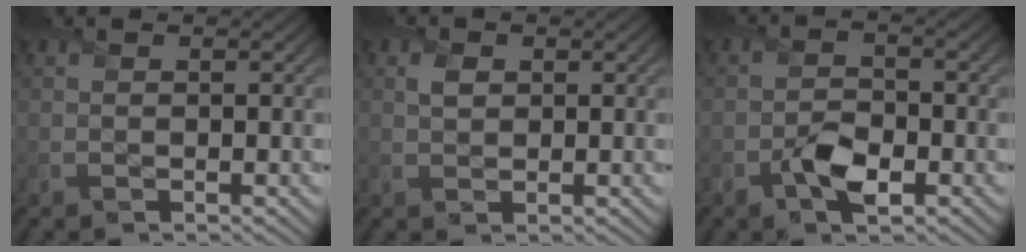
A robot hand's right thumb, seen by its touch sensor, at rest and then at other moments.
{"total": 1.9, "force": [0.6, 1.5, 1.0], "torque": [-0.023, -0.001, 0.009]}
{"total": 4.4, "force": [-2.1, 2.5, 2.9], "torque": [-0.054, -0.003, -0.042]}